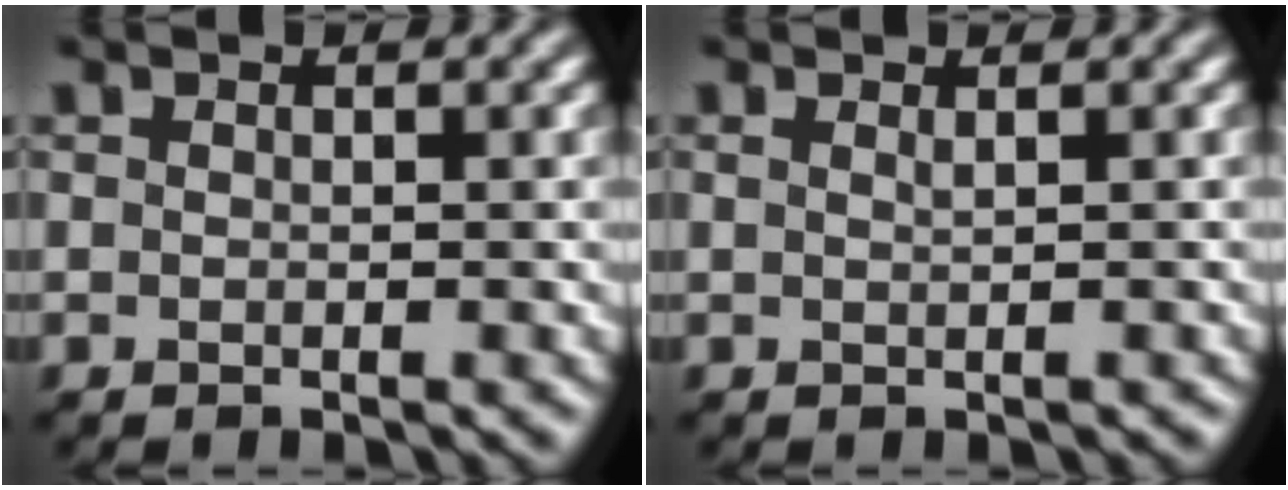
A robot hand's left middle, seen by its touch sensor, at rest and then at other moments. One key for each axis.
{"total": 0.7, "fx": 0.5, "fy": 0.2, "fz": 0.5, "tx": -0.007, "ty": 0.002, "tz": 0.005}